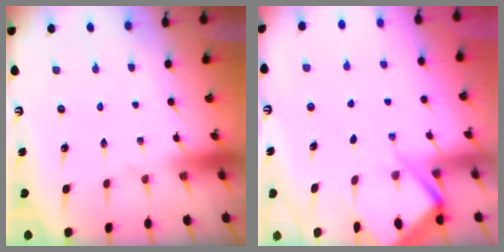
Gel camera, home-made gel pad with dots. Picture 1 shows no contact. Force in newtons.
{"total": 5.8, "press": 5.8, "slide": 0.6}